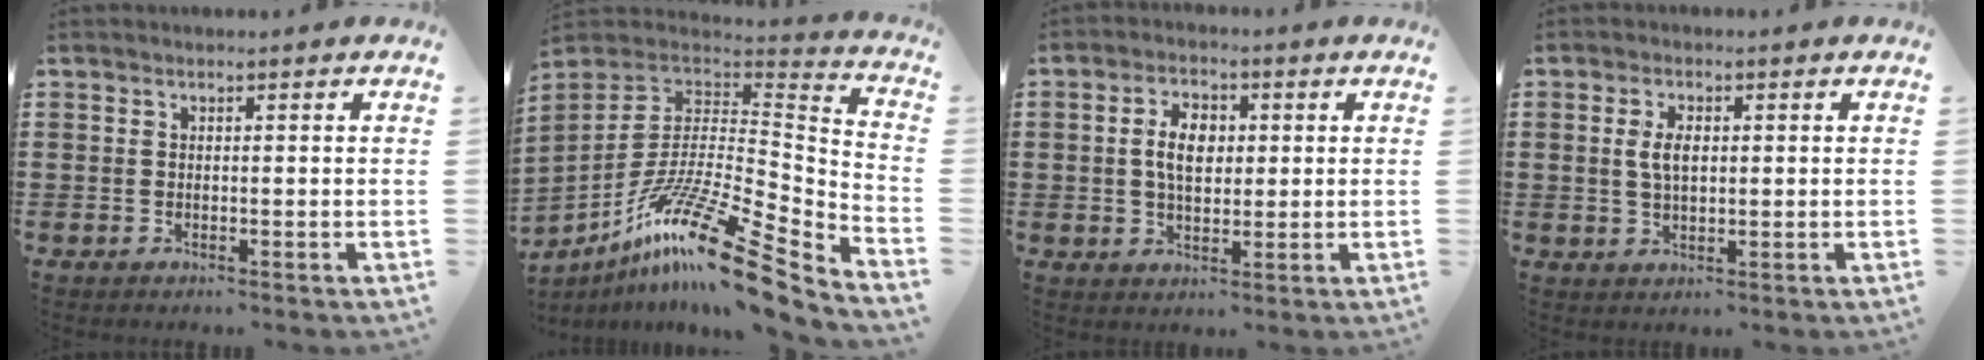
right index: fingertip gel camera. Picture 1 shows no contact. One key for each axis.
{"total": 18.4, "fx": -11.9, "fy": 2.8, "fz": 13.7, "tx": -0.264, "ty": 0.021, "tz": -0.216}
{"total": 5.5, "fx": 0.5, "fy": 3.3, "fz": 4.3, "tx": -0.083, "ty": 0.011, "tz": 0.004}
{"total": 3.6, "fx": 0.5, "fy": 1.8, "fz": 3.1, "tx": -0.071, "ty": 0.006, "tz": 0.004}